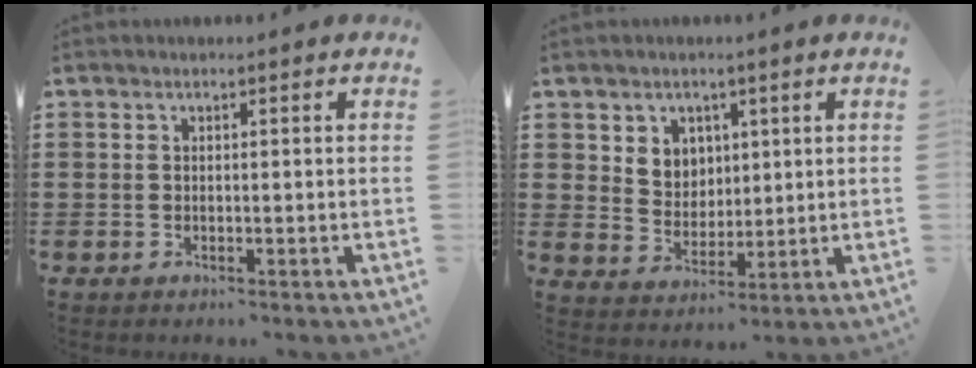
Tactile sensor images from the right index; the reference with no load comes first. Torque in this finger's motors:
{"motor_torque": [0.54, 0.54, 0.14, 0.05]}